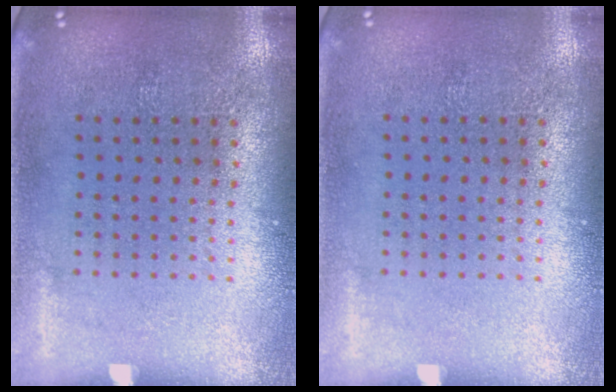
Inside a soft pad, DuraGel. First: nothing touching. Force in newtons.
{"total": 0.0}